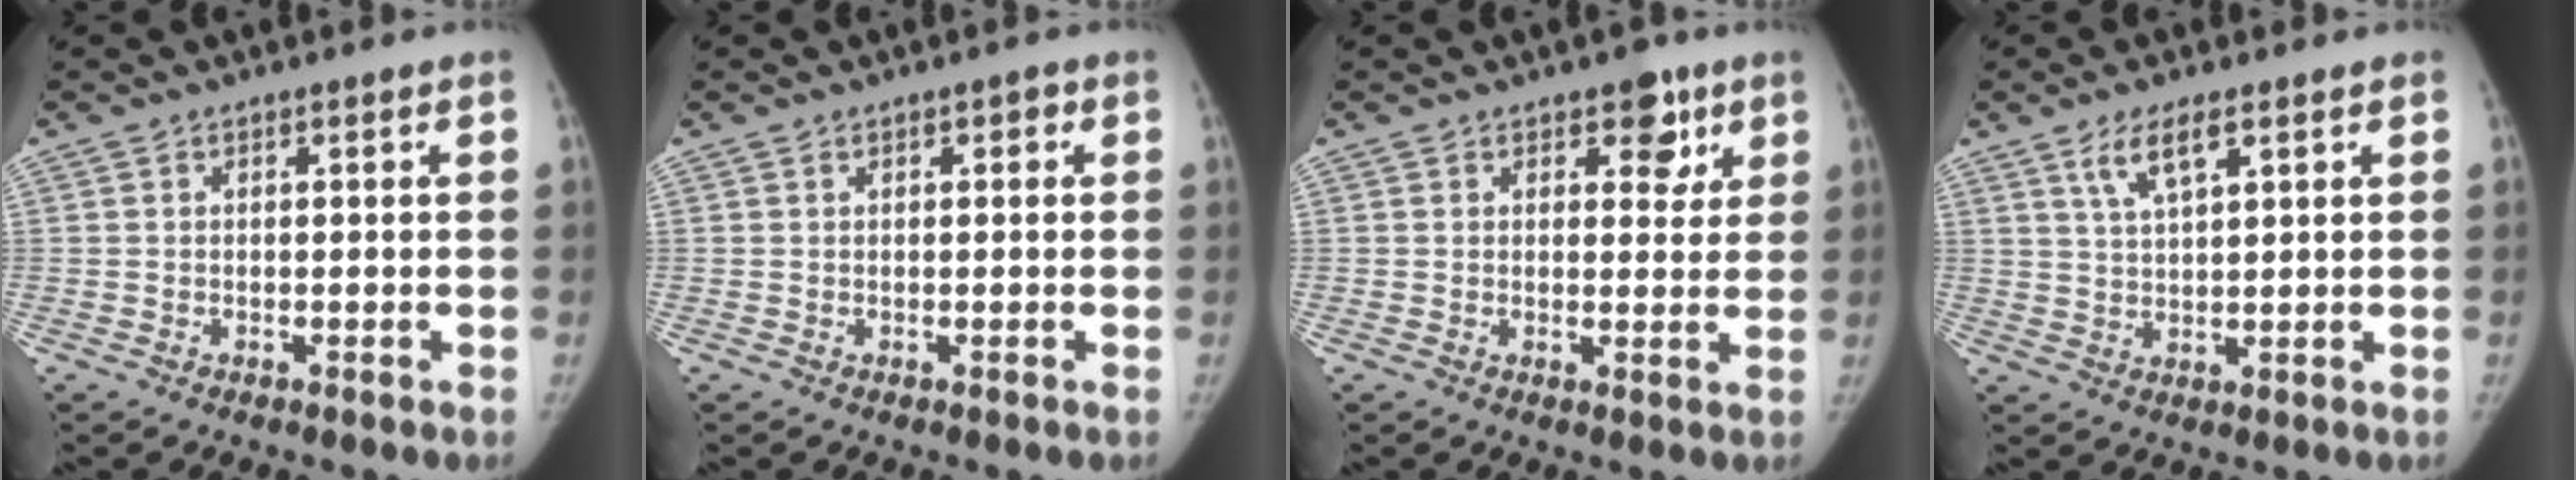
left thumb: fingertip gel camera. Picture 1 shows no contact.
{"total": 0.9, "force": [0.3, 0.5, 0.6], "torque": [-0.001, 0.002, 0.002]}
{"total": 5.2, "force": [2.8, 3.2, 3.0], "torque": [-0.005, -0.011, 0.033]}
{"total": 5.4, "force": [3.1, 1.4, 4.2], "torque": [-0.083, -0.011, 0.064]}